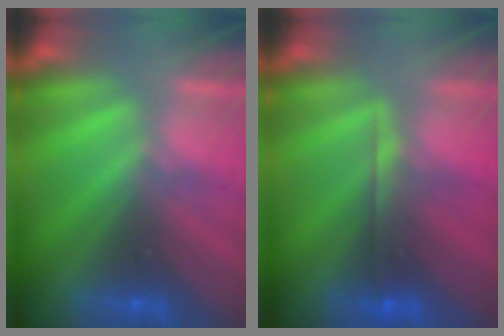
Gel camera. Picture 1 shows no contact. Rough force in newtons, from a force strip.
{"total": 2.6}